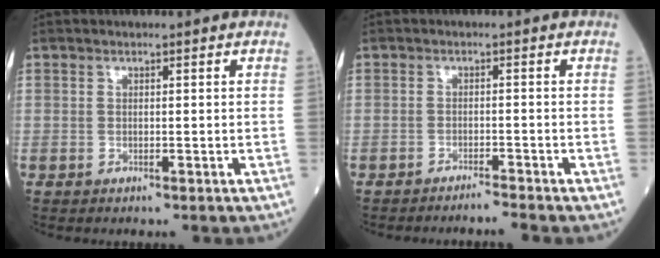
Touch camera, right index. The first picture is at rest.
{"total": 2.1, "force": [-1.9, -1.0, 0.0], "torque": [0.003, -0.006, -0.028]}